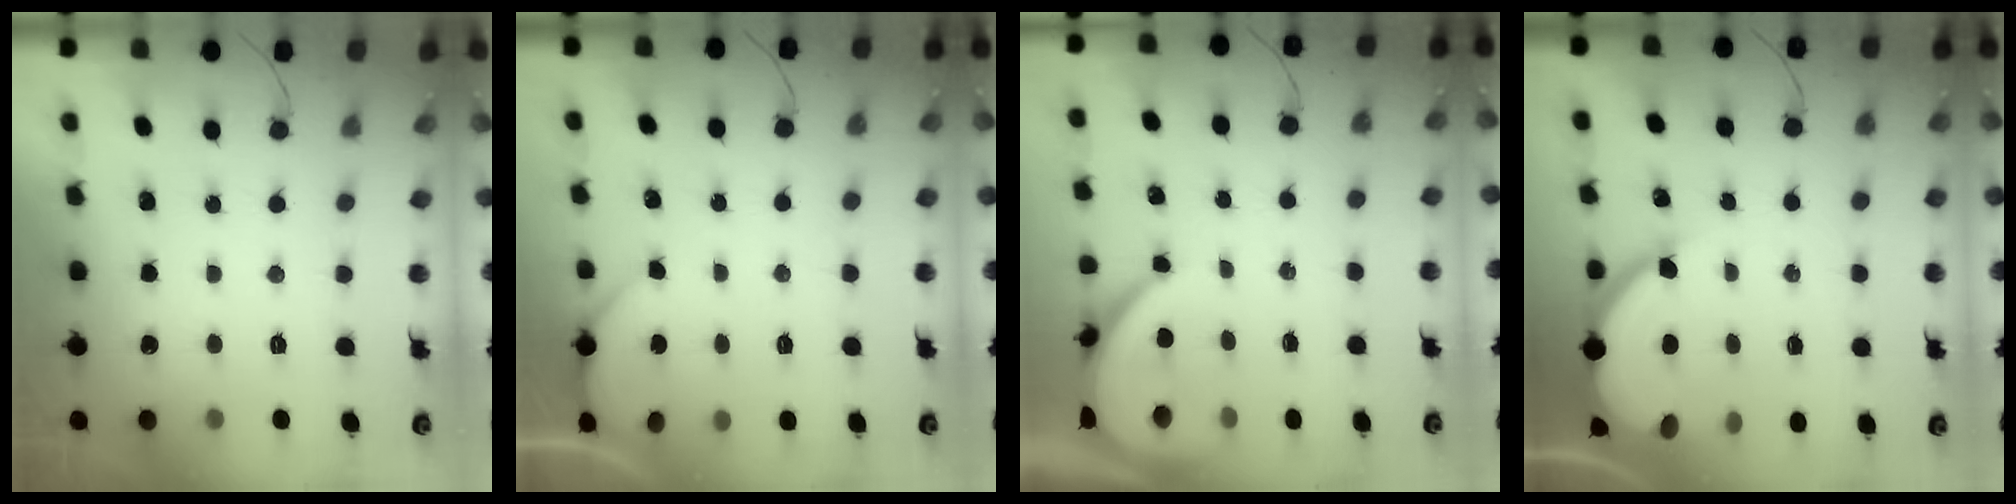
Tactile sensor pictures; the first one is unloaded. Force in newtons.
{"total": 1.8, "press": 1.8, "slide": 0.2}
{"total": 6.3, "press": 6.3, "slide": 0.7}
{"total": 10.9, "press": 10.8, "slide": 0.9}